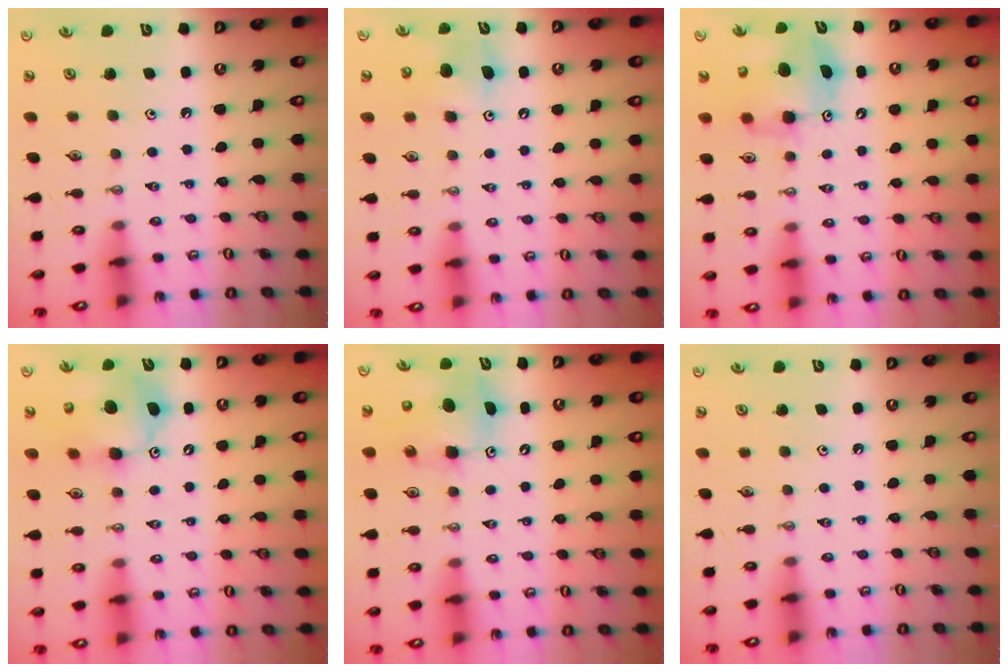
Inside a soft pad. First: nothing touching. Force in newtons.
{"total": 8.8, "press": 8.7, "slide": 1.3}
{"total": 9.0, "press": 9.0, "slide": 0.5}
{"total": 11.6, "press": 11.4, "slide": 2.5}
{"total": 8.1, "press": 7.9, "slide": 1.8}
{"total": 0.0}